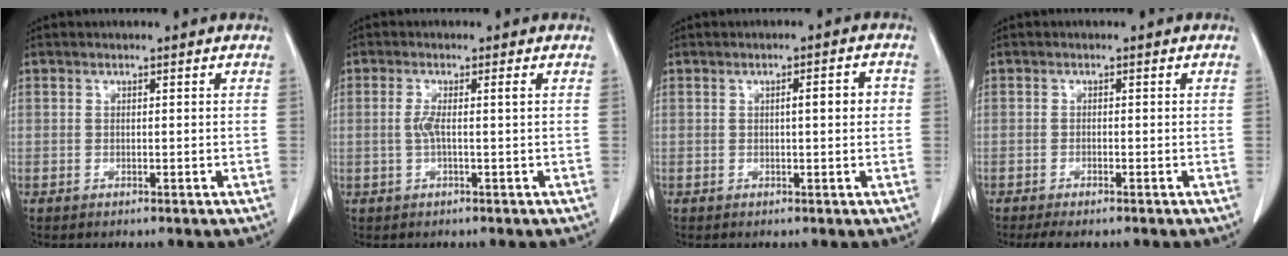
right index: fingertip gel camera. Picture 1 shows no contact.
{"total": 2.4, "force": [-0.1, -0.1, 2.3], "torque": [-0.051, 0.003, -0.002]}
{"total": 3.1, "force": [0.2, 0.5, 3.0], "torque": [-0.045, 0.007, 0.002]}
{"total": 3.2, "force": [-2.5, 0.5, 1.8], "torque": [-0.025, -0.007, -0.034]}